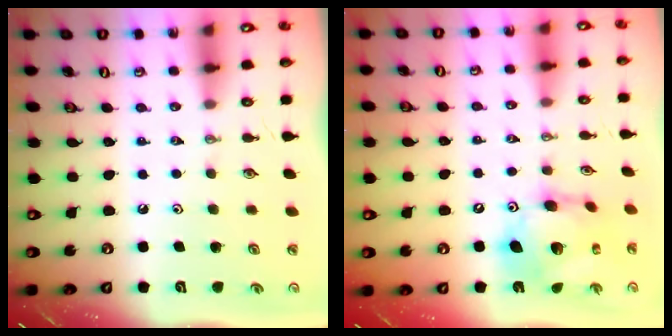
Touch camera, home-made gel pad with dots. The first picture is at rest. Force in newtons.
{"total": 15.2, "press": 15.1, "slide": 1.4}